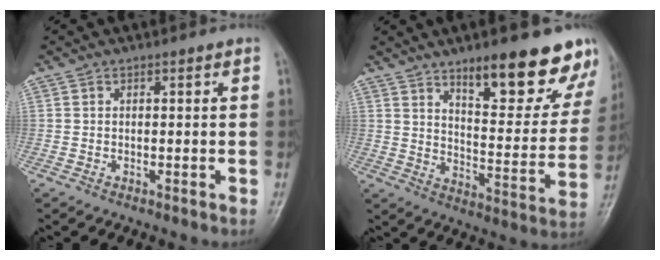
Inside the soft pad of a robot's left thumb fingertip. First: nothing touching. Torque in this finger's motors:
{"motor_torque": [1.84, 1.70, 1.25, -1.52, 0.09]}